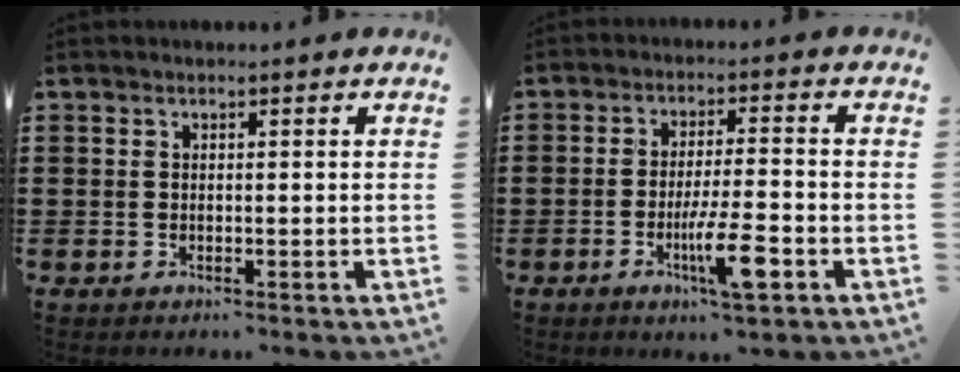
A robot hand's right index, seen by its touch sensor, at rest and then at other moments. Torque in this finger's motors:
{"motor_torque": [1.64, -0.49, 0.74, 0.21]}